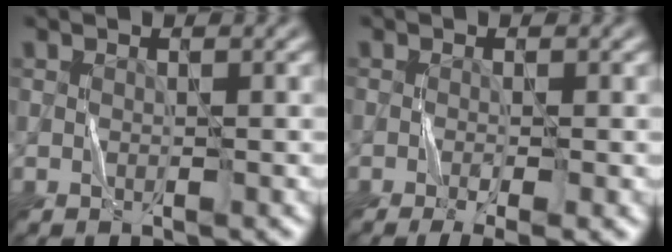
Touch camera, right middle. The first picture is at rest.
{"total": 3.2, "force": [-1.6, 0.6, 2.7], "torque": [-0.047, -0.004, -0.026]}